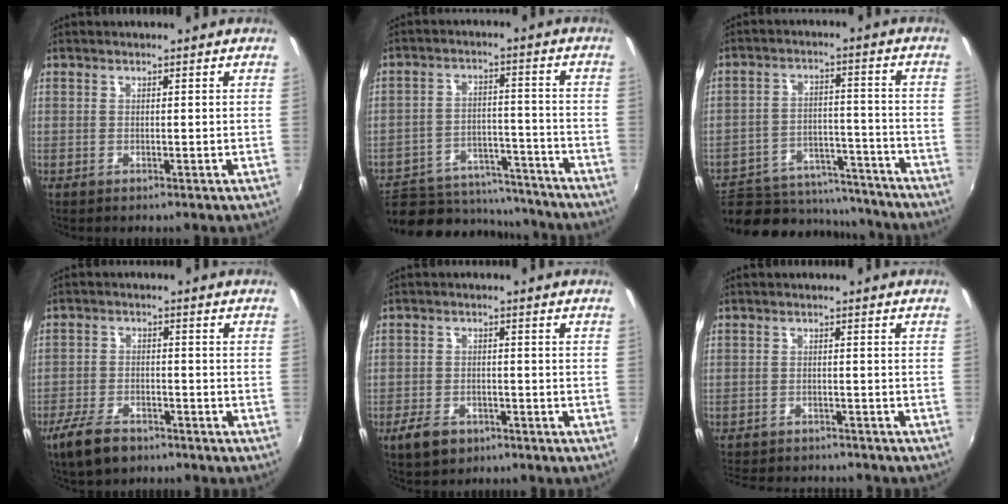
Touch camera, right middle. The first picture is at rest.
{"total": 16.8, "force": [-13.8, 8.0, 5.5], "torque": [-0.123, 0.022, -0.176]}
{"total": 18.2, "force": [-14.7, 8.6, 6.3], "torque": [-0.138, 0.021, -0.187]}
{"total": 7.2, "force": [-4.9, 3.9, 3.5], "torque": [-0.098, -0.007, -0.085]}
{"total": 5.6, "force": [-3.7, 3.3, 2.7], "torque": [-0.073, -0.002, -0.059]}
{"total": 11.2, "force": [-10.1, 3.2, 3.7], "torque": [-0.093, -0.013, -0.149]}